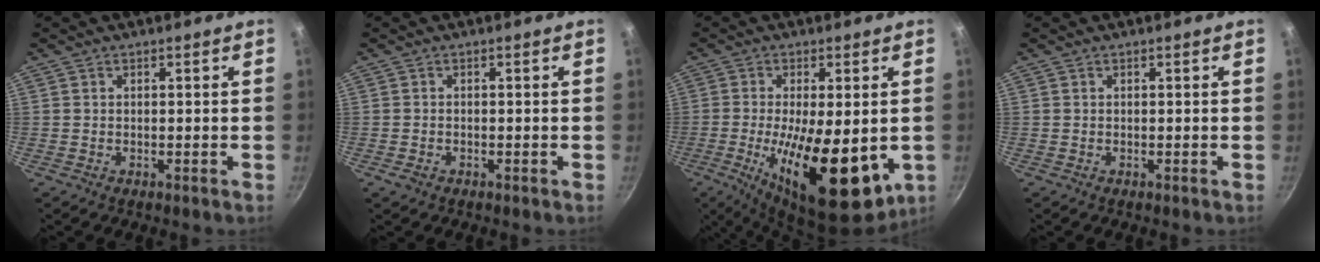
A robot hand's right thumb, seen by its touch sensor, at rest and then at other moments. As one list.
[{"total": 1.3, "force": [-0.7, 0.9, 0.7], "torque": [-0.017, 0.002, -0.012]}, {"total": 18.7, "force": [-3.3, 7.3, 16.9], "torque": [-0.267, -0.013, -0.043]}, {"total": 0.0}]